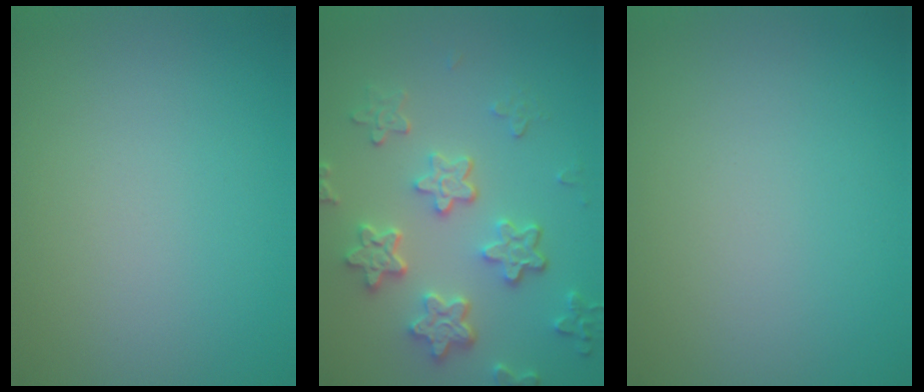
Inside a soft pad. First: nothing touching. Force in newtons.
{"total": 5.3, "press": 4.2, "slide": 3.3}
{"total": 0.0}